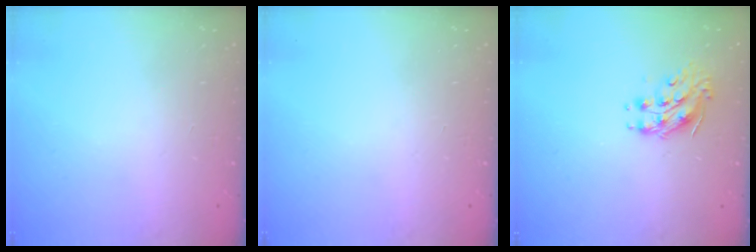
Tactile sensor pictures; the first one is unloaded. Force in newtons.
{"total": 0.0}
{"total": 9.0, "press": 9.0, "slide": 0.1}